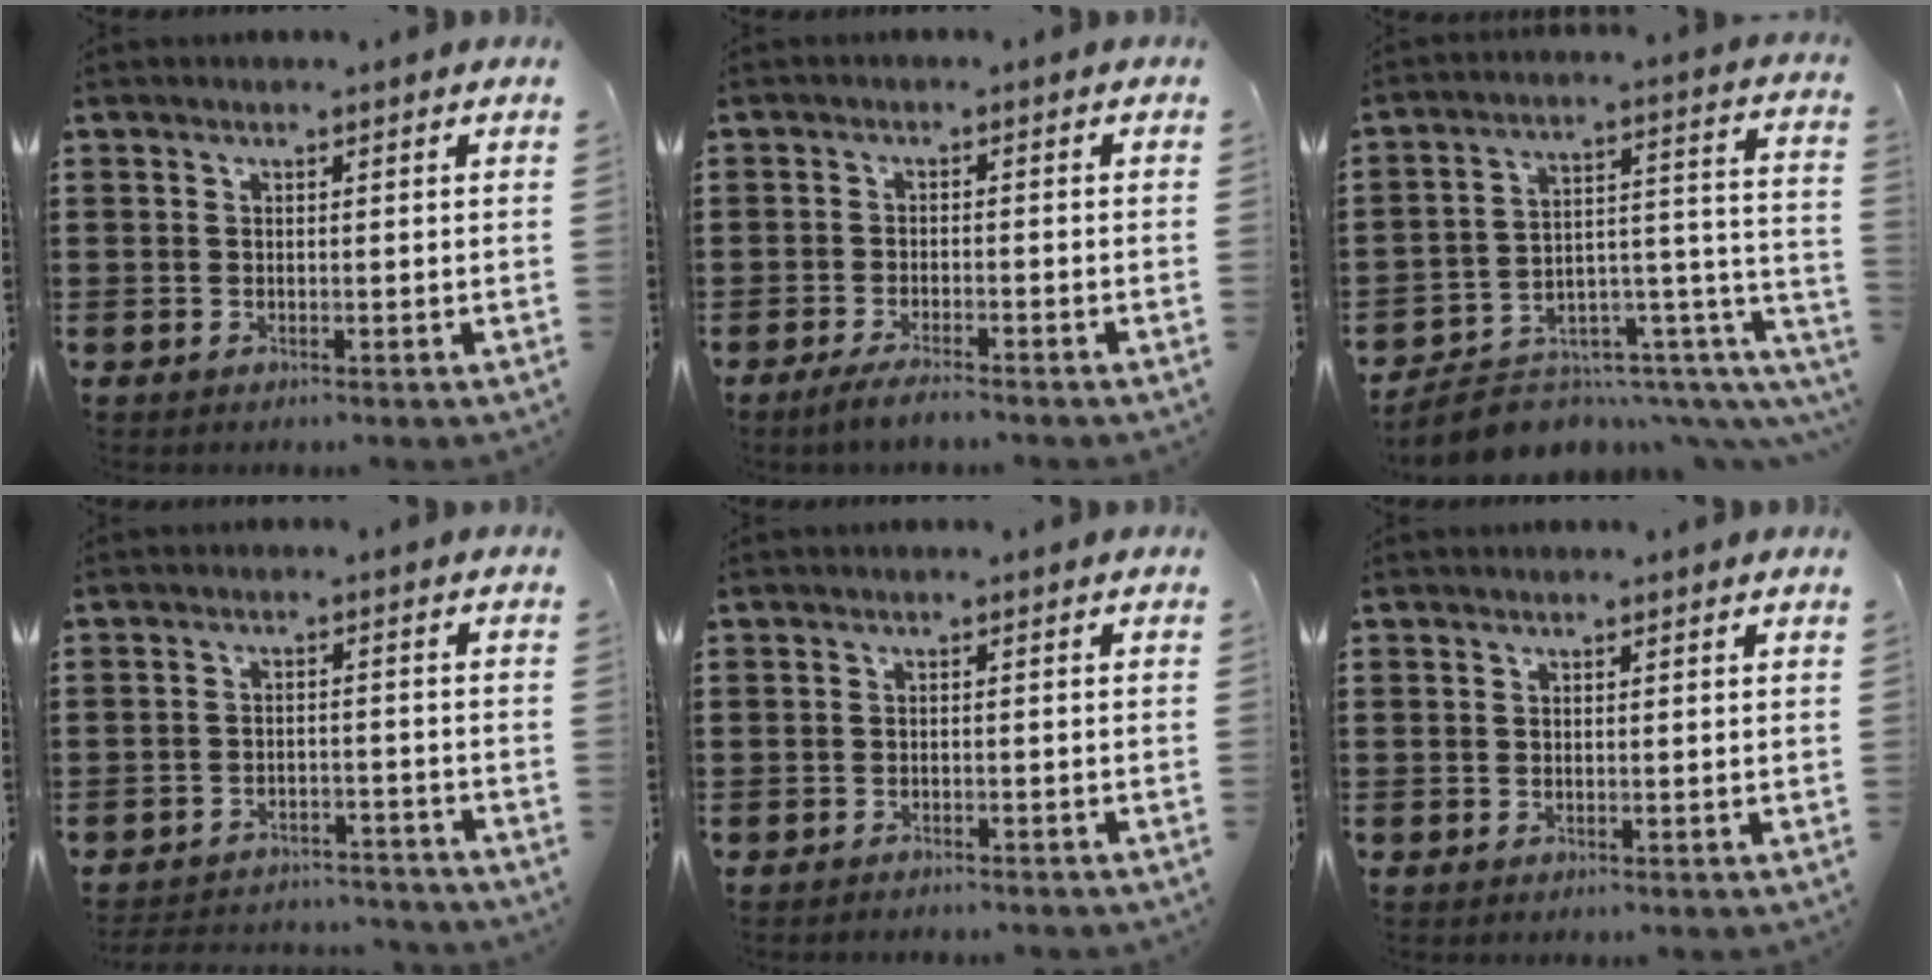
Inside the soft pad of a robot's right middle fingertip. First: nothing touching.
{"total": 2.6, "force": [-2.2, 0.1, 1.3], "torque": [-0.029, -0.003, -0.042]}
{"total": 7.3, "force": [-5.9, 3.1, 3.0], "torque": [-0.043, 0.002, -0.100]}
{"total": 3.6, "force": [-3.6, 0.2, -0.1], "torque": [-0.005, -0.001, -0.076]}
{"total": 1.1, "force": [-1.1, 0.0, -0.1], "torque": [-0.003, 0.001, -0.023]}
{"total": 0.0}